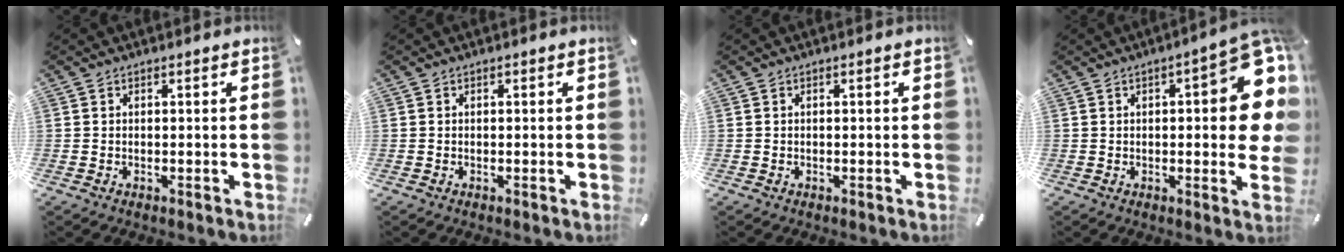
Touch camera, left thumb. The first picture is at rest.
{"total": 0.0}
{"total": 0.0}
{"total": 17.2, "force": [3.8, 6.1, 15.6], "torque": [-0.181, -0.026, 0.059]}